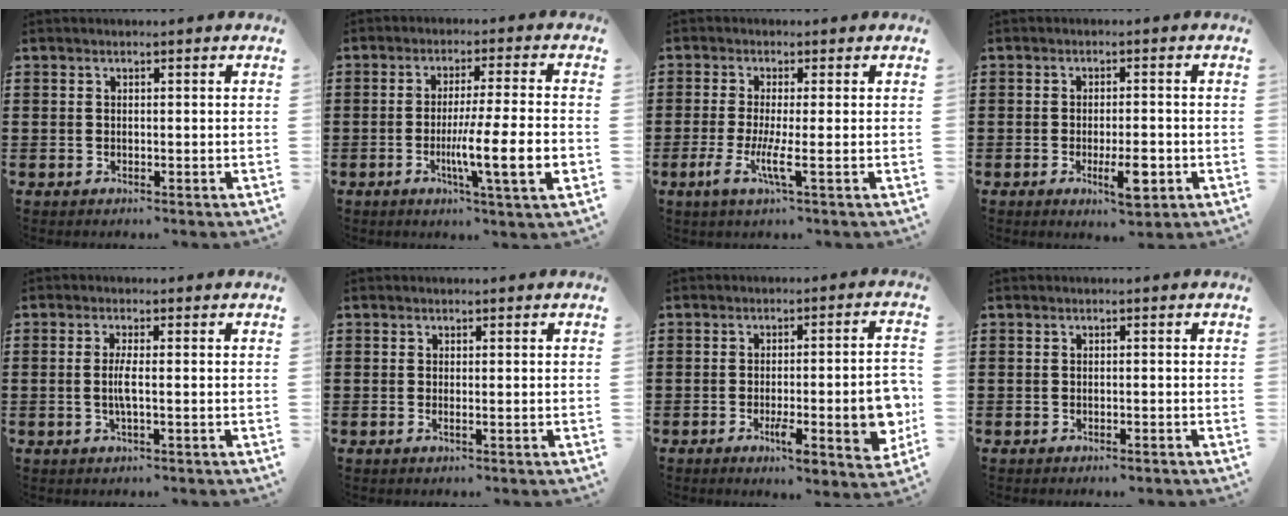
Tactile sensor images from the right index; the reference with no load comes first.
{"total": 9.9, "force": [-2.4, 0.2, 9.6], "torque": [-0.165, -0.014, -0.042]}
{"total": 5.1, "force": [-1.5, 0.2, 4.9], "torque": [-0.107, -0.019, -0.031]}
{"total": 5.4, "force": [-2.1, 1.3, 4.8], "torque": [-0.083, -0.008, -0.031]}
{"total": 2.8, "force": [-0.5, -0.1, 2.7], "torque": [-0.059, -0.009, -0.013]}
{"total": 0.6, "force": [-0.1, 0.0, 0.6], "torque": [-0.010, -0.004, -0.001]}
{"total": 10.0, "force": [-2.5, 2.2, 9.4], "torque": [-0.129, -0.014, -0.040]}
{"total": 0.5, "force": [-0.4, -0.1, 0.3], "torque": [-0.009, -0.005, -0.008]}